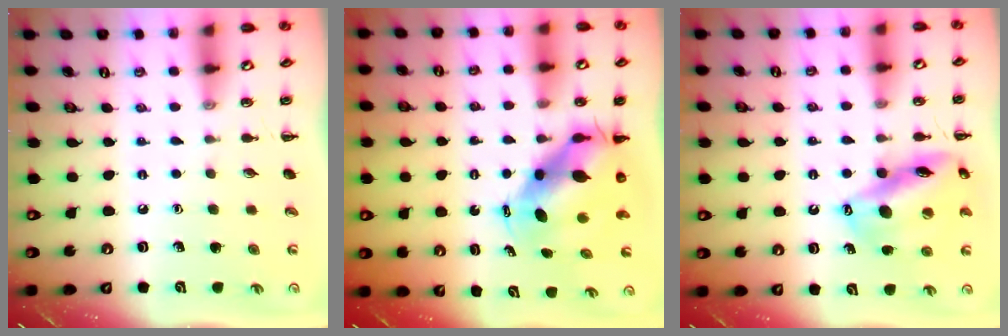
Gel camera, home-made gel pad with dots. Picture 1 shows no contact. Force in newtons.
{"total": 7.7, "press": 7.5, "slide": 1.8}
{"total": 16.1, "press": 15.7, "slide": 3.7}